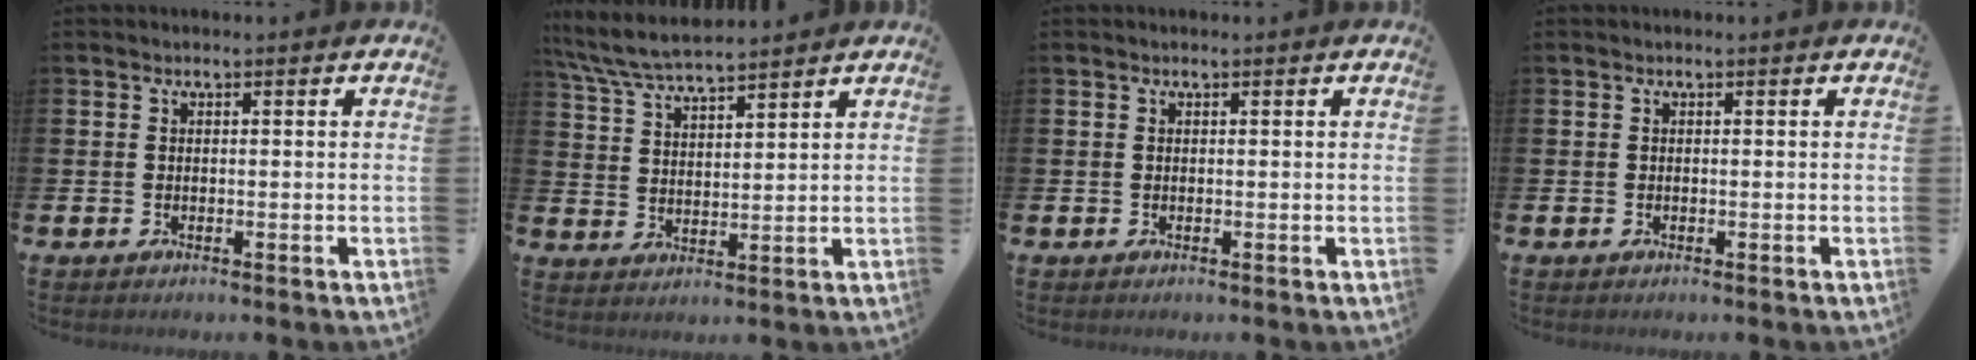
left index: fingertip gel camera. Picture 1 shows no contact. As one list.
[{"total": 6.7, "force": [6.4, 0.8, 2.0], "torque": [-0.066, -0.023, 0.117]}, {"total": 0.0}, {"total": 0.0}]